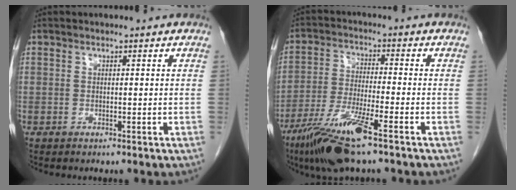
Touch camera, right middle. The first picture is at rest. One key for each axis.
{"total": 10.9, "fx": -6.7, "fy": 0.4, "fz": 8.6, "tx": -0.175, "ty": -0.026, "tz": -0.126}